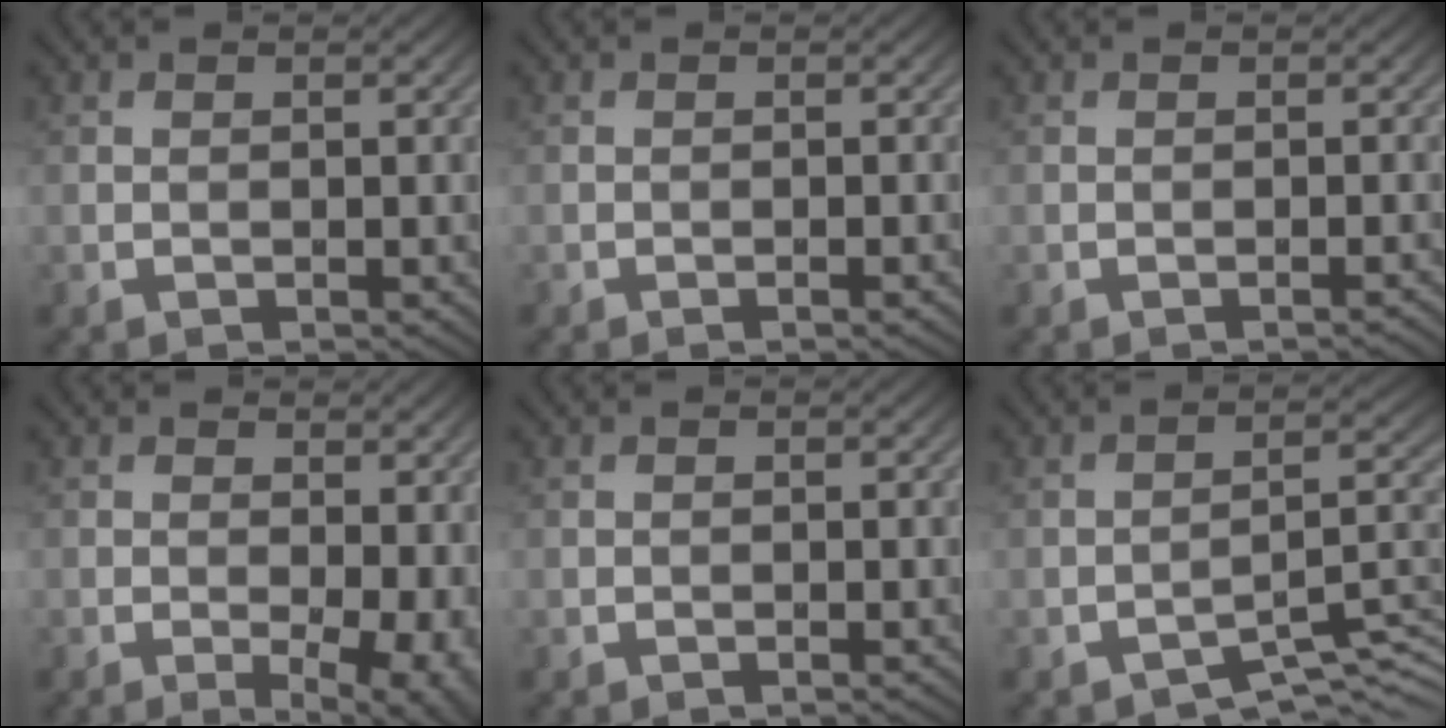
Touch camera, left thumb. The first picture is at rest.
{"total": 0.6, "force": [-0.5, 0.0, 0.4], "torque": [-0.004, 0.001, -0.009]}
{"total": 0.7, "force": [-0.6, 0.0, 0.4], "torque": [-0.005, 0.003, -0.012]}
{"total": 6.5, "force": [-1.1, 2.7, 5.9], "torque": [-0.075, -0.006, -0.010]}
{"total": 0.0}
{"total": 5.6, "force": [-4.0, 1.8, 3.5], "torque": [-0.041, 0.003, -0.065]}